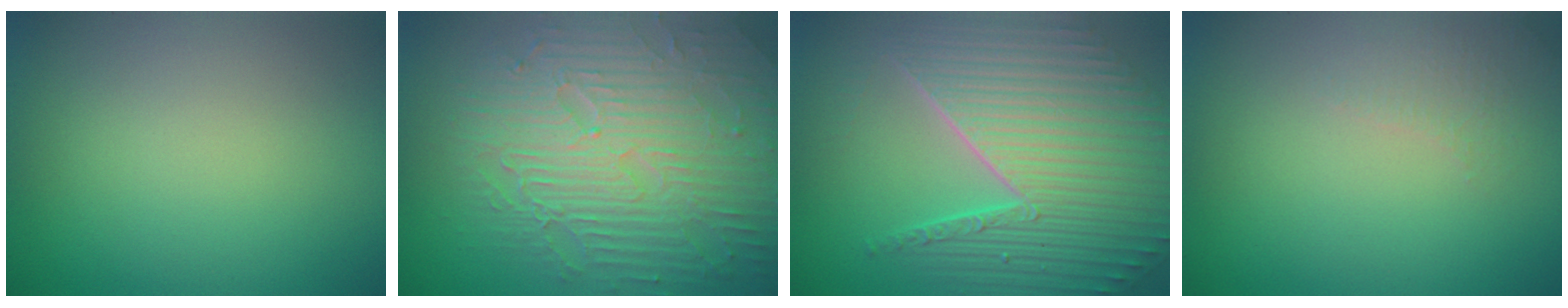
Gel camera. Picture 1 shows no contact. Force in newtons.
{"total": 10.1, "press": 6.5, "slide": 7.7}
{"total": 10.9, "press": 7.1, "slide": 8.3}
{"total": 1.6, "press": 1.6, "slide": 0.4}